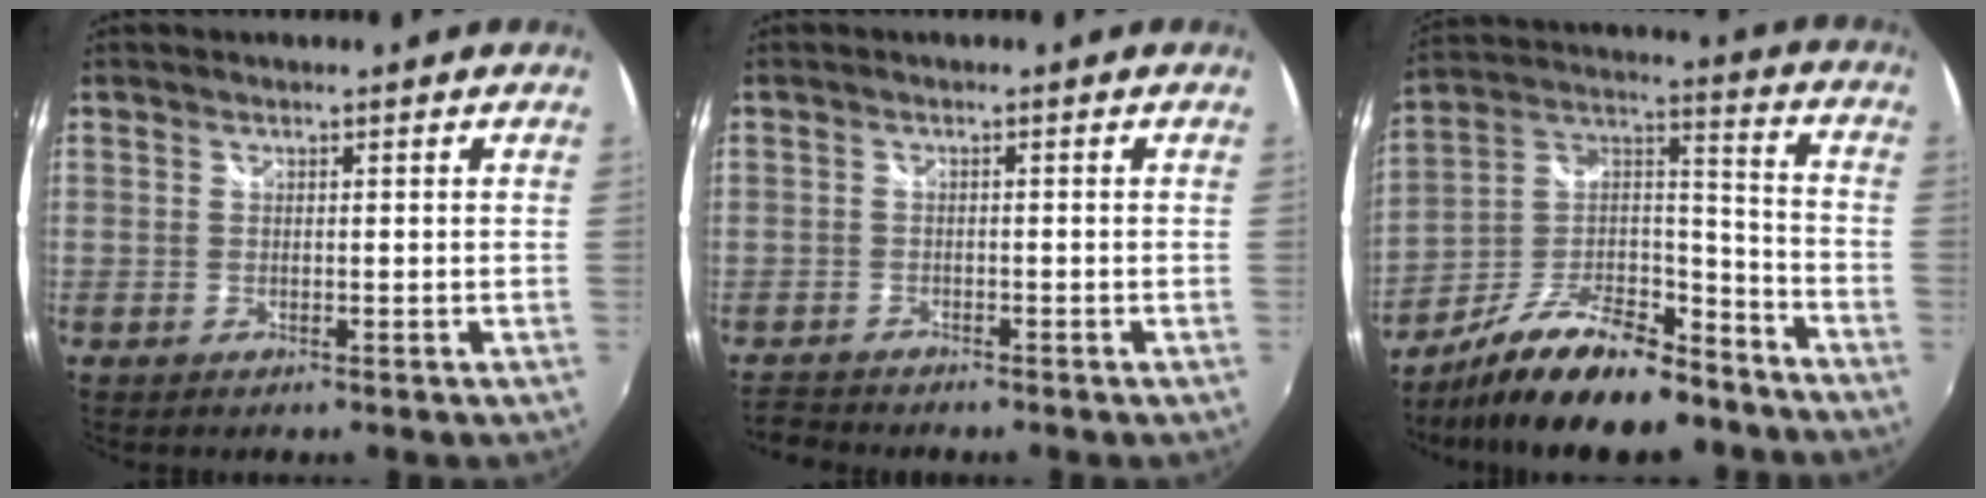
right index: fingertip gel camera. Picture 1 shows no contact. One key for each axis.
{"total": 3.2, "fx": -2.9, "fy": 1.3, "fz": 0.2, "tx": -0.020, "ty": -0.003, "tz": -0.061}
{"total": 21.4, "fx": -16.0, "fy": 7.8, "fz": 12.0, "tx": -0.227, "ty": 0.013, "tz": -0.255}